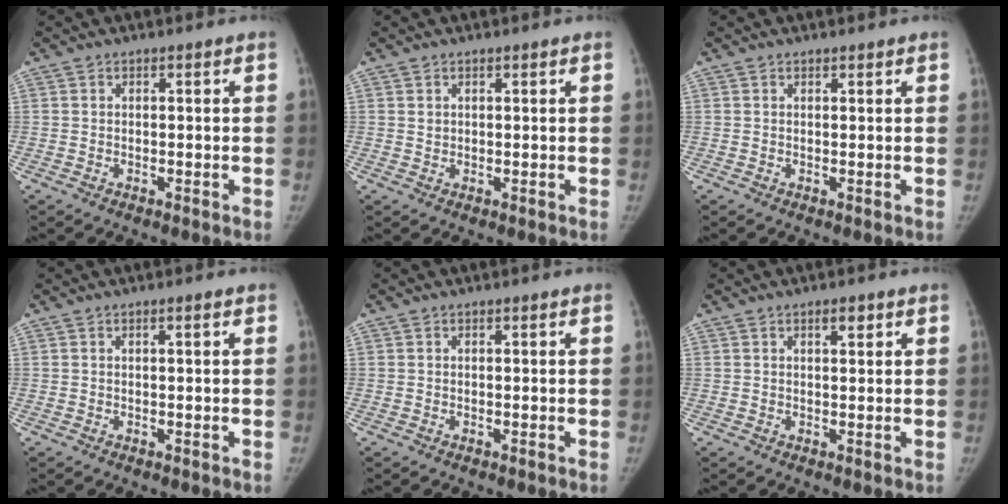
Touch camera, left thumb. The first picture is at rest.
{"total": 1.0, "force": [0.7, 0.7, 0.2], "torque": [0.010, -0.004, 0.011]}
{"total": 0.5, "force": [0.5, 0.2, 0.0], "torque": [0.003, -0.004, 0.008]}
{"total": 0.9, "force": [0.4, 0.0, 0.7], "torque": [-0.012, 0.002, 0.007]}
{"total": 0.0}
{"total": 2.0, "force": [1.2, 0.9, 1.4], "torque": [-0.011, -0.004, 0.017]}